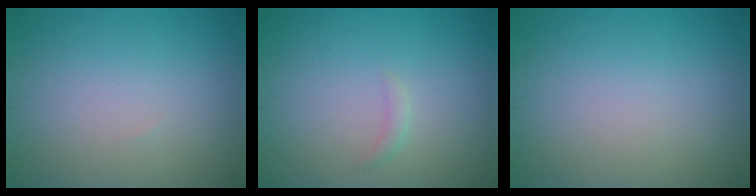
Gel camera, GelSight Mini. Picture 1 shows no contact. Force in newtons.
{"total": 0.8, "press": 0.8, "slide": 0.1}
{"total": 0.0}